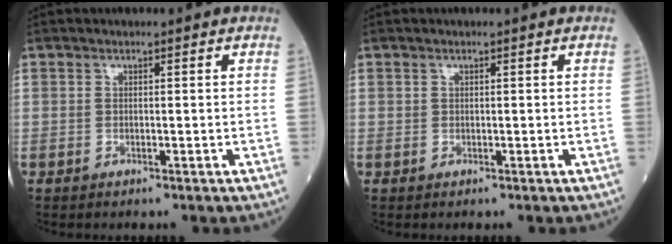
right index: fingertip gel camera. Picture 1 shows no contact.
{"total": 0.0}